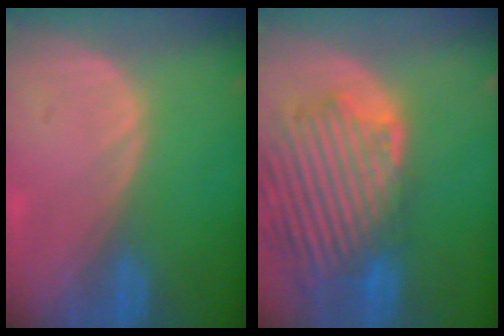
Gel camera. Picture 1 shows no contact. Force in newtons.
{"total": 13.8, "press": 11.8, "slide": 7.2}